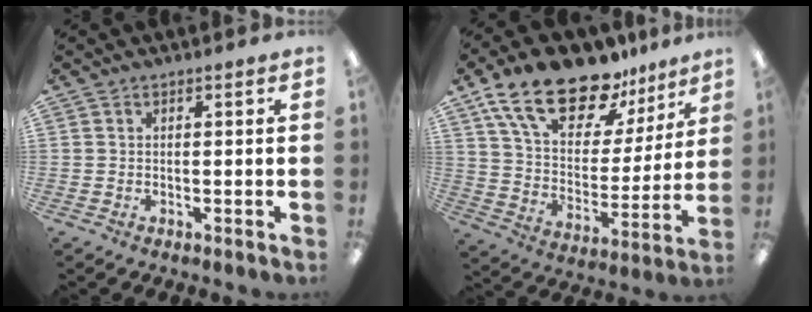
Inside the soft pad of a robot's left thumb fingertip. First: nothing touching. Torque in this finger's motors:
{"motor_torque": [0.82, 0.21, 1.67, -1.10, 0.37]}